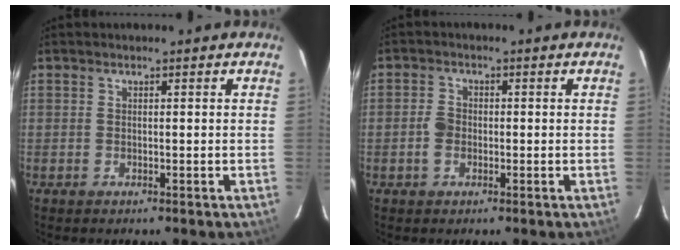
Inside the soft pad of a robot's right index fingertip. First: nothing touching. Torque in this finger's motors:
{"motor_torque": [0.31, 0.24, 0.26, 0.04]}